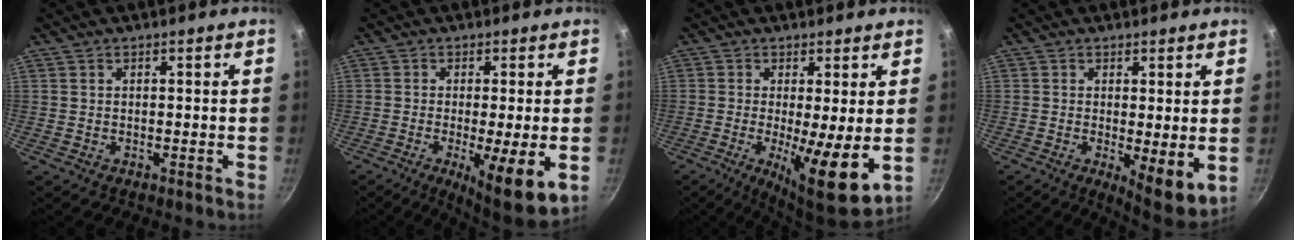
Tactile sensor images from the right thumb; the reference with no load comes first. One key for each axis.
{"total": 11.0, "fx": -2.7, "fy": 2.0, "fz": 10.5, "tx": -0.163, "ty": -0.011, "tz": -0.034}
{"total": 11.3, "fx": -0.9, "fy": 2.5, "fz": 11.0, "tx": -0.174, "ty": -0.019, "tz": -0.009}
{"total": 7.7, "fx": -0.3, "fy": 2.4, "fz": 7.3, "tx": -0.094, "ty": -0.022, "tz": 0.001}